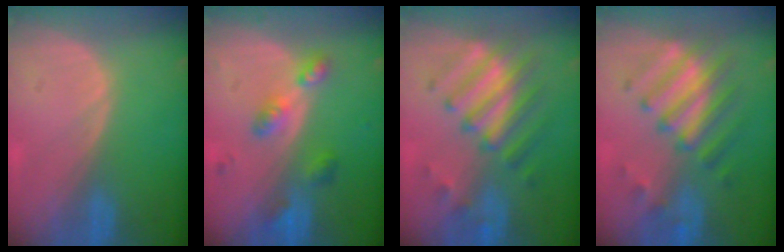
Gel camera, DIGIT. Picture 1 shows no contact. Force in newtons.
{"total": 5.1, "press": 5.1, "slide": 0.4}
{"total": 8.1, "press": 7.9, "slide": 1.8}
{"total": 8.1, "press": 7.9, "slide": 1.8}